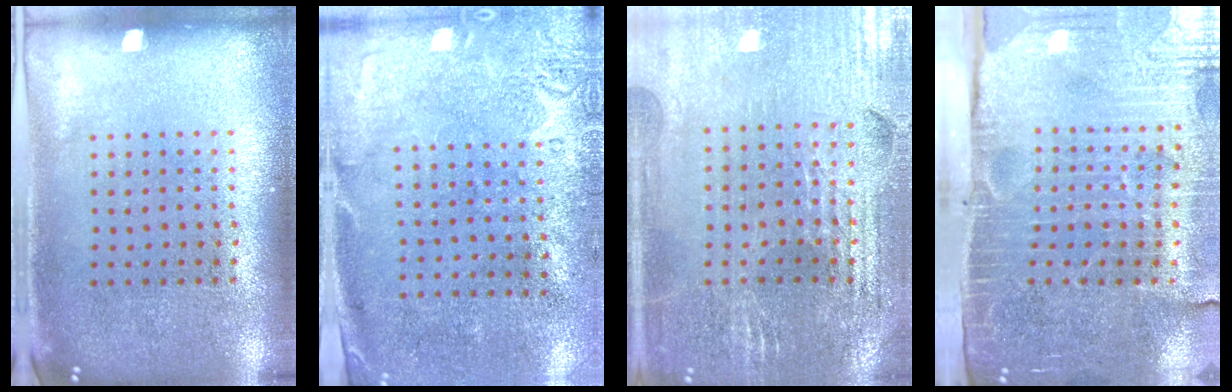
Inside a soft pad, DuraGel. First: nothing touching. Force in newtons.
{"total": 2.8, "press": 2.1, "slide": 1.7}
{"total": 2.9, "press": 2.9, "slide": 0.5}
{"total": 4.3, "press": 3.8, "slide": 1.8}